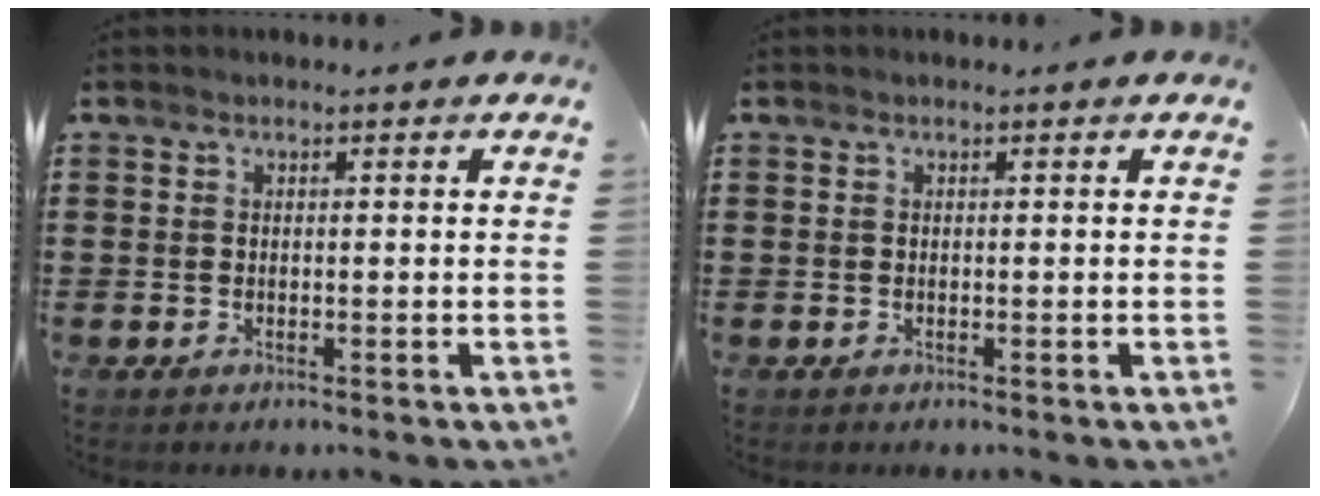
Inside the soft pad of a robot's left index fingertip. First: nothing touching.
{"total": 0.0}